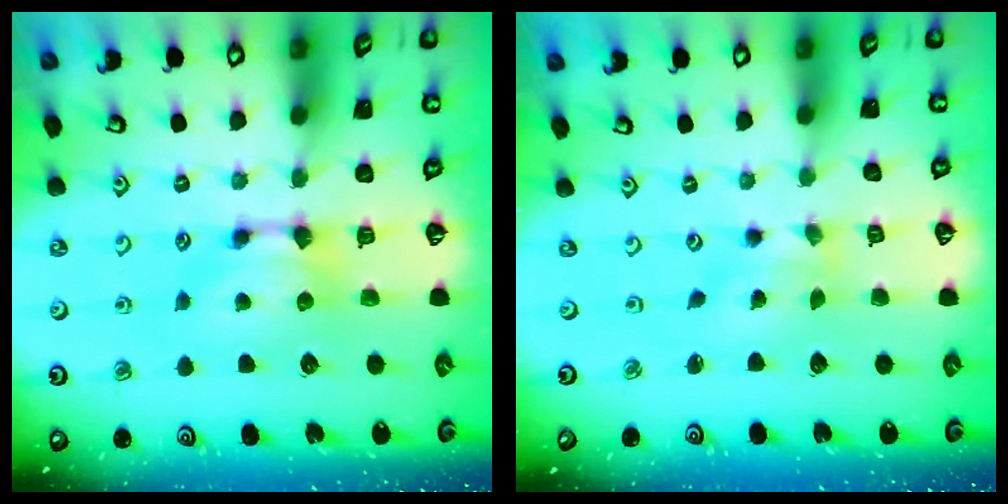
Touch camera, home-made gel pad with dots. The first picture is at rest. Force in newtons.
{"total": 1.7, "press": 1.3, "slide": 1.0}